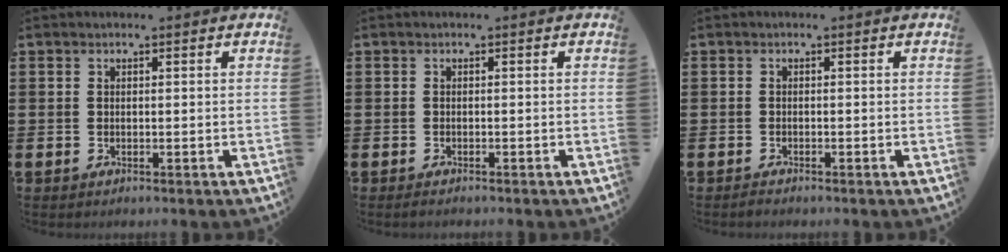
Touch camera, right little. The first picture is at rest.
{"total": 0.5, "force": [-0.4, 0.0, 0.3], "torque": [-0.005, -0.002, -0.008]}
{"total": 0.5, "force": [-0.5, 0.1, 0.2], "torque": [-0.005, -0.002, -0.009]}